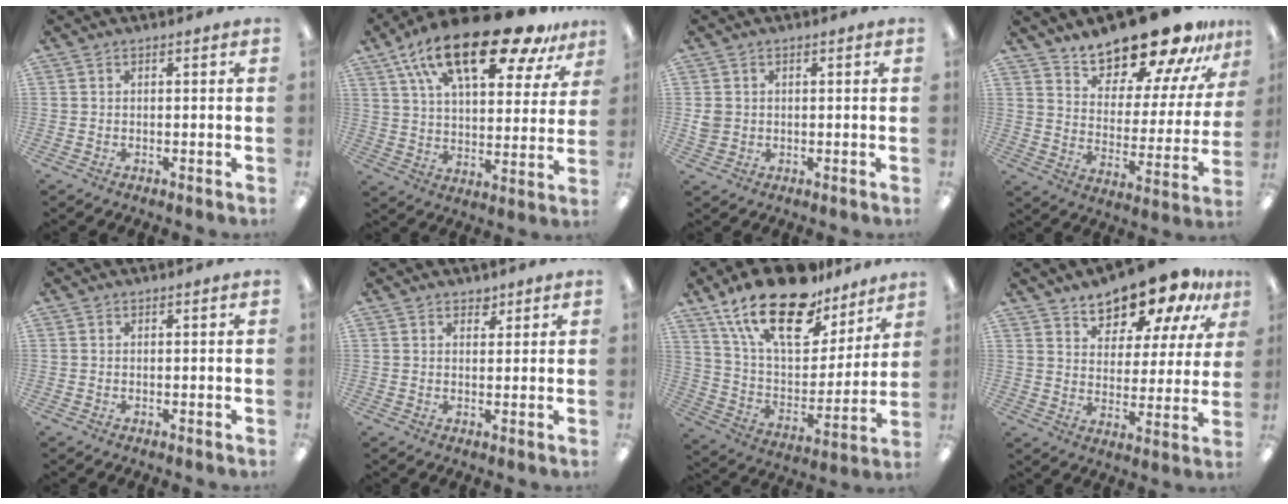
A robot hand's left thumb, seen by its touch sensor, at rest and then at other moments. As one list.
[{"total": 24.4, "force": [15.3, 9.5, 16.5], "torque": [-0.271, -0.077, 0.256]}, {"total": 2.5, "force": [0.2, 2.4, 0.8], "torque": [-0.009, 0.002, 0.001]}, {"total": 19.3, "force": [17.0, 5.5, 7.2], "torque": [-0.110, -0.133, 0.291]}, {"total": 0.0}, {"total": 2.2, "force": [1.7, 1.2, 0.6], "torque": [0.002, -0.006, 0.028]}, {"total": 23.0, "force": [15.6, 10.5, 13.3], "torque": [-0.245, -0.090, 0.275]}, {"total": 13.8, "force": [11.7, 5.3, 5.0], "torque": [-0.083, -0.084, 0.208]}]